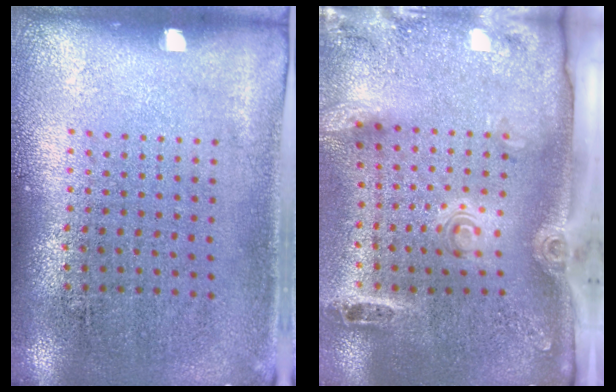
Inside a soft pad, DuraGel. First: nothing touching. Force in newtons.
{"total": 3.1, "press": 2.1, "slide": 2.3}